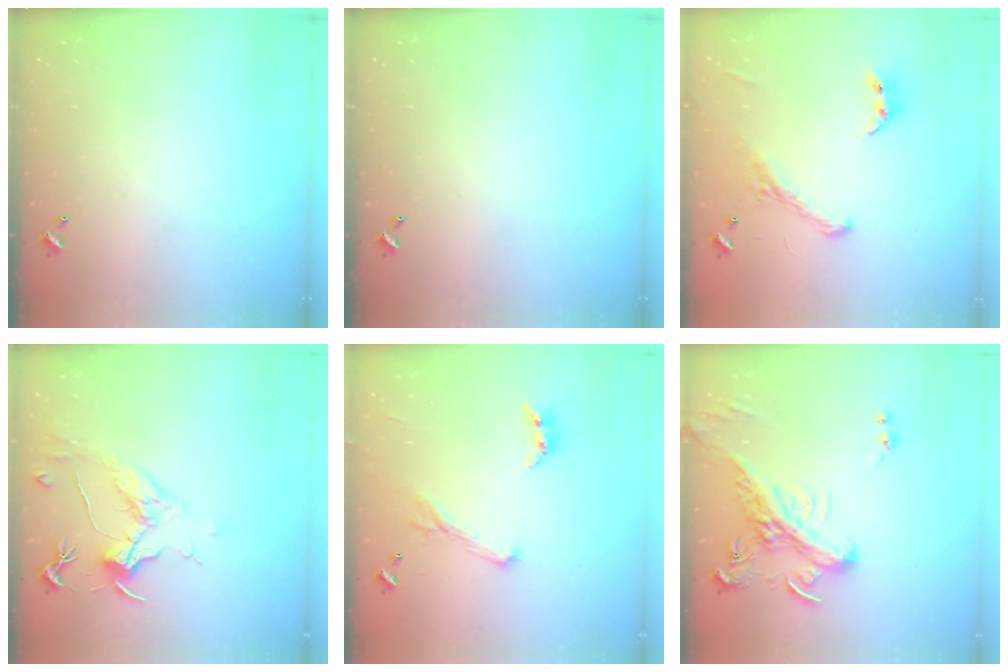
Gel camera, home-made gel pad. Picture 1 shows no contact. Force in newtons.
{"total": 0.0}
{"total": 2.9, "press": 2.7, "slide": 1.2}
{"total": 1.5, "press": 1.3, "slide": 0.8}
{"total": 1.1, "press": 0.6, "slide": 0.9}
{"total": 4.8, "press": 4.4, "slide": 1.9}